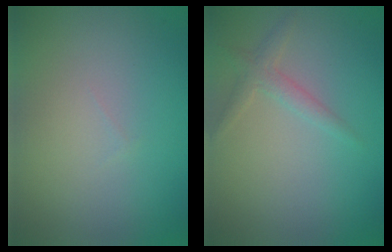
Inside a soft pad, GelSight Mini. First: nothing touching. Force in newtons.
{"total": 1.6, "press": 1.6, "slide": 0.0}